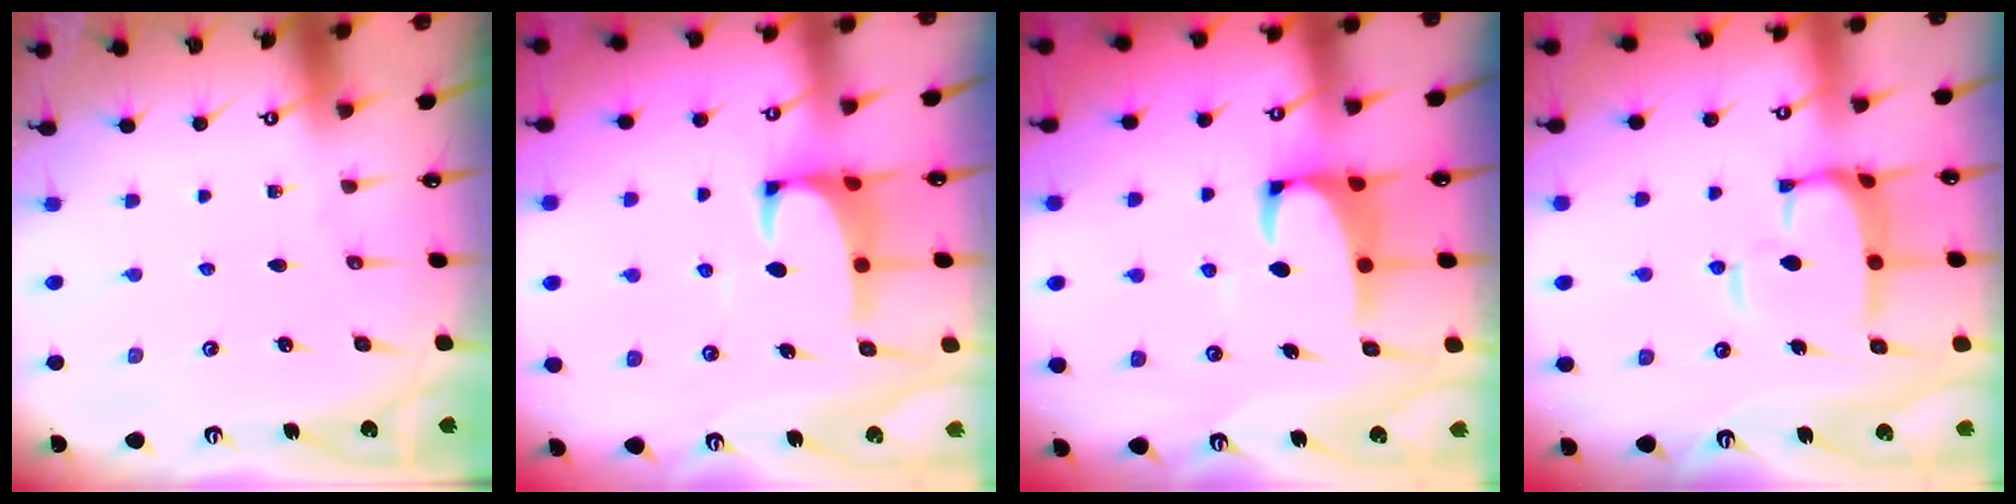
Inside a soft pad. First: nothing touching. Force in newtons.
{"total": 2.1, "press": 1.9, "slide": 0.9}
{"total": 3.7, "press": 3.6, "slide": 1.0}
{"total": 8.1, "press": 8.0, "slide": 1.2}